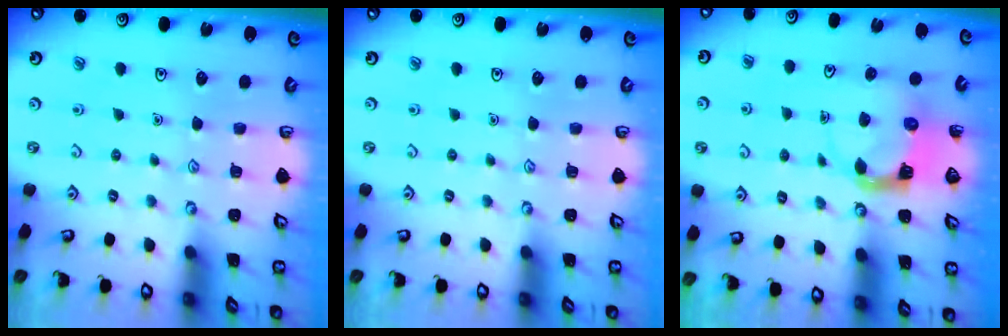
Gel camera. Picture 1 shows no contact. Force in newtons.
{"total": 0.0}
{"total": 4.7, "press": 4.7, "slide": 0.2}